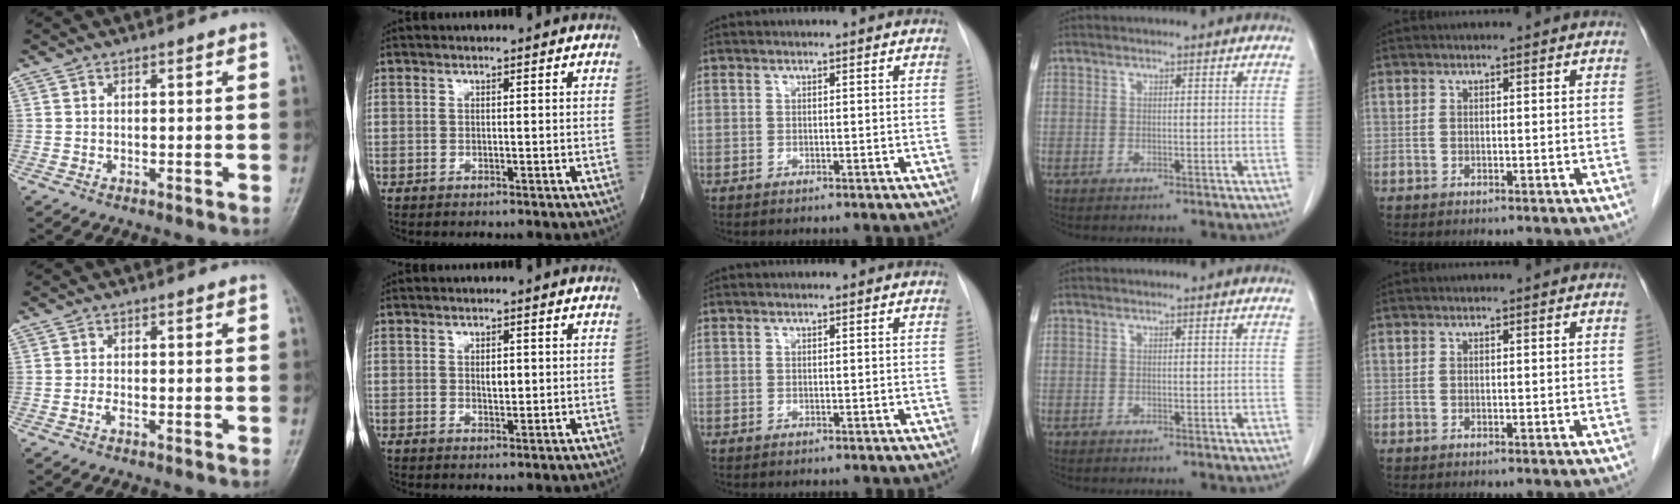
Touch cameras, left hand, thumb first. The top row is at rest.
{"thumb": {"total": 0.8, "force": [-0.2, 0.3, 0.7], "torque": [-0.013, -0.001, -0.005]}, "index": {"total": 1.8, "force": [0.3, 0.9, 1.6], "torque": [-0.025, -0.001, 0.006]}}